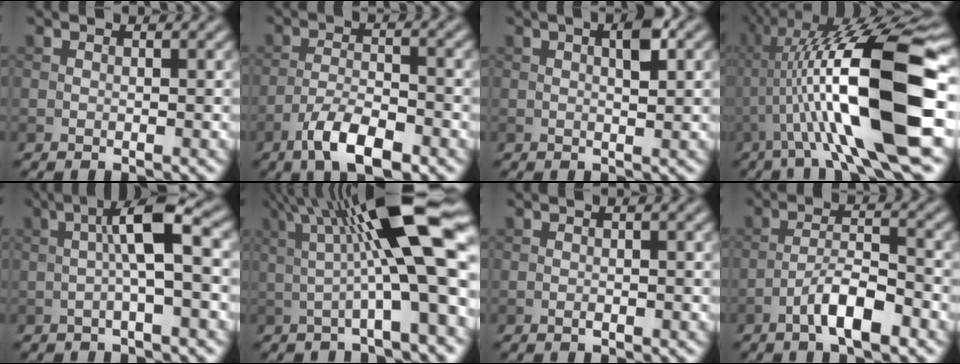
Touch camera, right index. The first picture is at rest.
{"total": 6.0, "force": [-3.8, 1.8, 4.3], "torque": [-0.079, 0.002, -0.071]}
{"total": 2.8, "force": [0.8, 0.7, 2.6], "torque": [-0.045, 0.006, 0.012]}
{"total": 14.7, "force": [-1.3, 2.5, 14.5], "torque": [-0.236, 0.032, -0.018]}
{"total": 5.8, "force": [0.5, 0.9, 5.7], "torque": [-0.098, 0.020, -0.002]}
{"total": 13.3, "force": [2.5, 2.8, 12.7], "torque": [-0.189, 0.015, 0.041]}
{"total": 0.9, "force": [-0.2, 0.2, 0.9], "torque": [-0.017, 0.000, -0.005]}
{"total": 4.8, "force": [-2.8, 1.1, 3.8], "torque": [-0.066, 0.012, -0.054]}